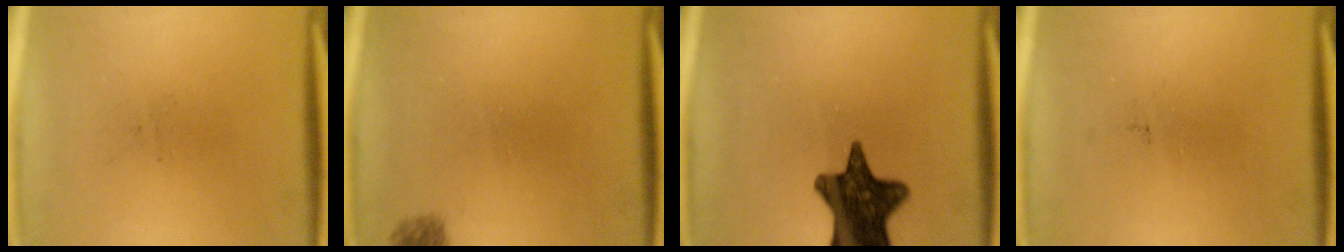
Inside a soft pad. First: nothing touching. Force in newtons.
{"total": 1.4}
{"total": 13.7}
{"total": 0.0}